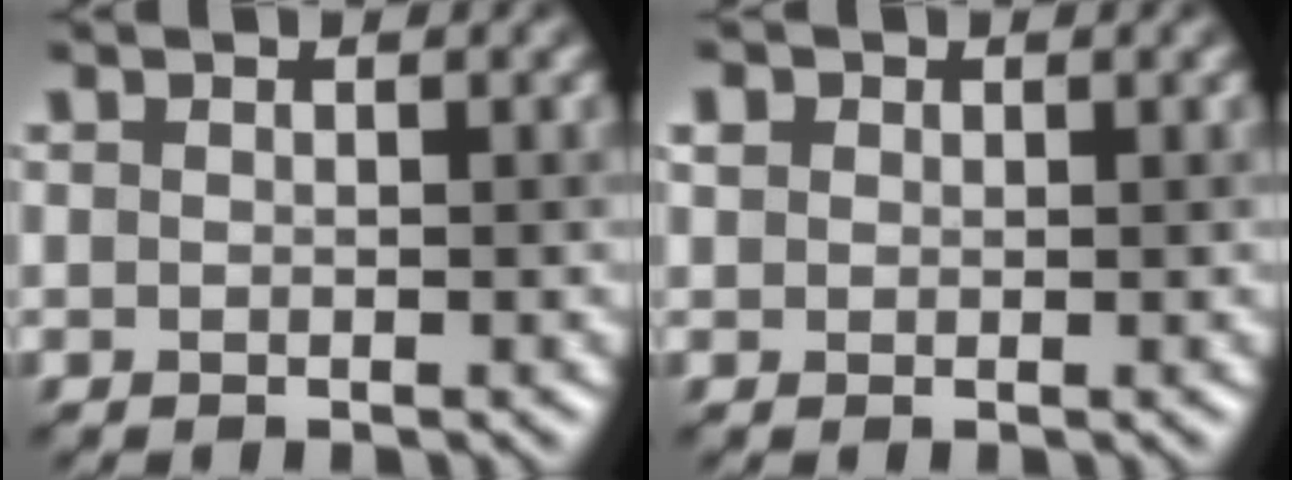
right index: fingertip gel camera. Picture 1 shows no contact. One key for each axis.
{"total": 1.2, "fx": 0.6, "fy": 1.0, "fz": 0.2, "tx": -0.004, "ty": 0.006, "tz": 0.007}